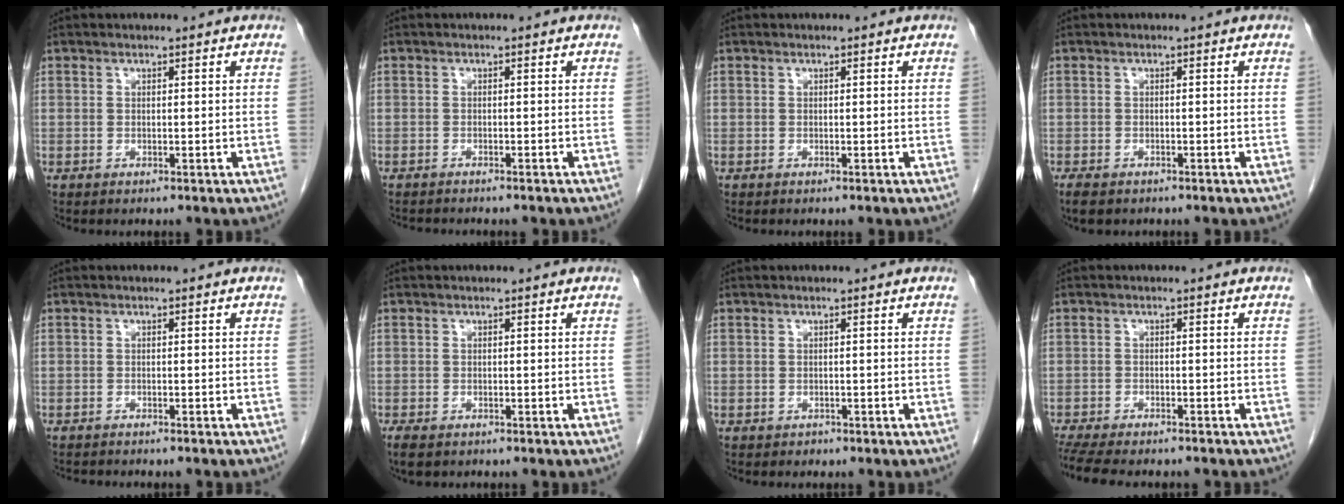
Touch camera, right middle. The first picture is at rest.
{"total": 4.9, "force": [-4.5, 0.8, 2.0], "torque": [-0.027, -0.003, -0.059]}
{"total": 0.0}
{"total": 3.0, "force": [-2.3, 1.4, 1.4], "torque": [-0.026, -0.005, -0.030]}
{"total": 3.8, "force": [-3.4, 0.5, 1.5], "torque": [-0.022, -0.002, -0.044]}
{"total": 2.9, "force": [-2.1, 1.3, 1.5], "torque": [-0.026, -0.006, -0.029]}
{"total": 0.7, "force": [-0.5, 0.5, 0.0], "torque": [-0.005, 0.001, -0.008]}
{"total": 11.9, "force": [-10.2, 2.9, 5.2], "torque": [-0.095, -0.010, -0.145]}